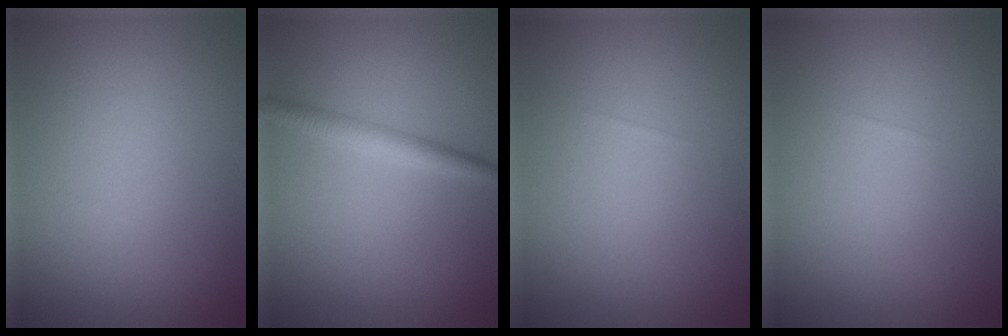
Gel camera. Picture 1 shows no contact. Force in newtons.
{"total": 2.3, "press": 2.3, "slide": 0.0}
{"total": 0.0}
{"total": 0.0}